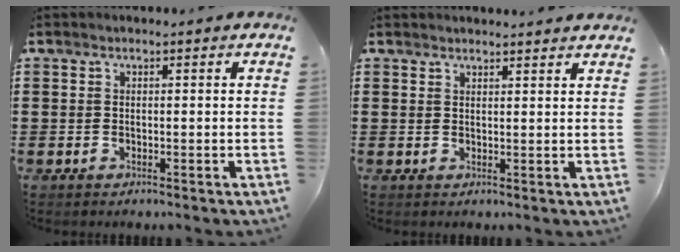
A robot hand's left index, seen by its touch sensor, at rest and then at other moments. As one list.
[{"total": 1.7, "force": [1.7, 0.0, 0.0], "torque": [-0.006, 0.001, 0.033]}]